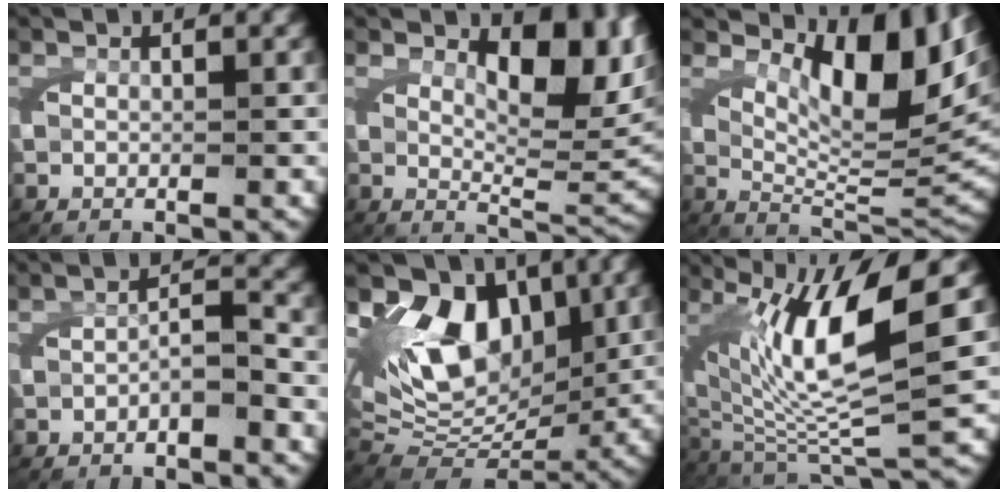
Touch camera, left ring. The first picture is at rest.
{"total": 8.0, "force": [3.0, 3.4, 6.6], "torque": [-0.073, -0.005, 0.041]}
{"total": 10.8, "force": [4.3, 4.3, 9.0], "torque": [-0.115, 0.006, 0.063]}
{"total": 1.8, "force": [-1.2, 0.5, 1.3], "torque": [-0.022, -0.005, -0.016]}
{"total": 12.8, "force": [3.5, 9.4, 8.1], "torque": [-0.155, -0.005, 0.056]}
{"total": 13.1, "force": [0.8, 6.1, 11.5], "torque": [-0.203, -0.022, 0.030]}